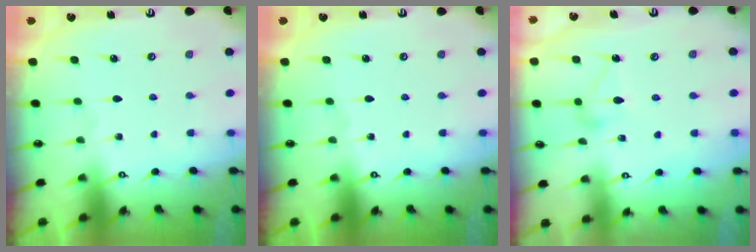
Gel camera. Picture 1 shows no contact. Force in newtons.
{"total": 0.0}
{"total": 10.5, "press": 10.5, "slide": 0.4}